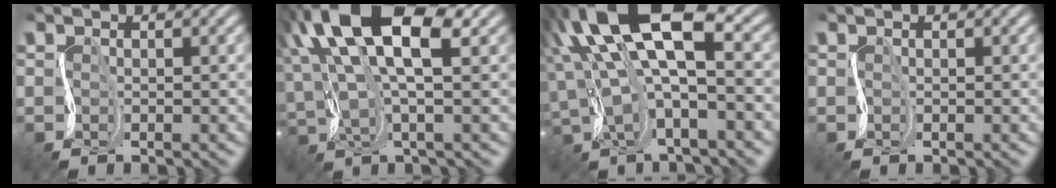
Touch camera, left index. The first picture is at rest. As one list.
[{"total": 11.6, "force": [6.3, 4.2, 8.8], "torque": [-0.185, 0.024, 0.114]}, {"total": 11.3, "force": [4.1, 4.3, 9.6], "torque": [-0.190, 0.023, 0.077]}, {"total": 0.0}]